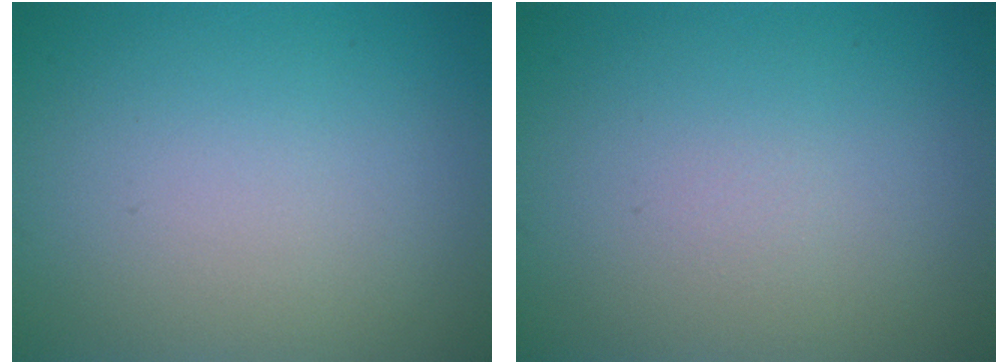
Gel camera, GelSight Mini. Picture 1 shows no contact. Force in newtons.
{"total": 0.0}